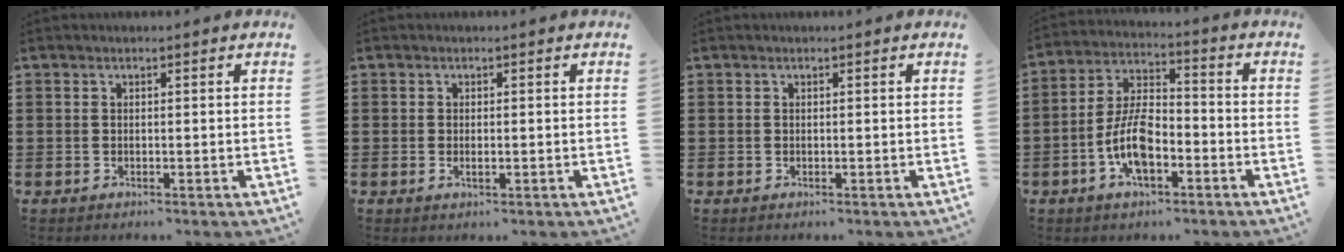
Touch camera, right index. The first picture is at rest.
{"total": 0.9, "force": [-0.1, 0.3, 0.8], "torque": [-0.015, -0.001, -0.001]}
{"total": 0.0}
{"total": 8.7, "force": [-3.3, 4.1, 6.9], "torque": [-0.162, 0.001, -0.069]}